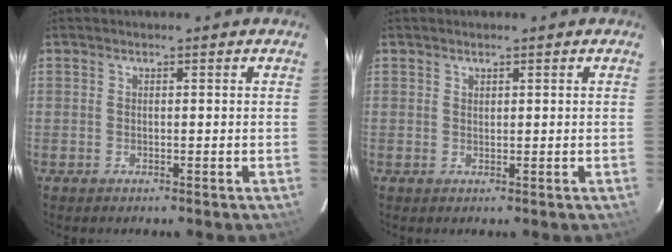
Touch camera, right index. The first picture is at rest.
{"total": 0.5, "force": [0.5, 0.3, 0.0], "torque": [0.001, 0.001, 0.010]}